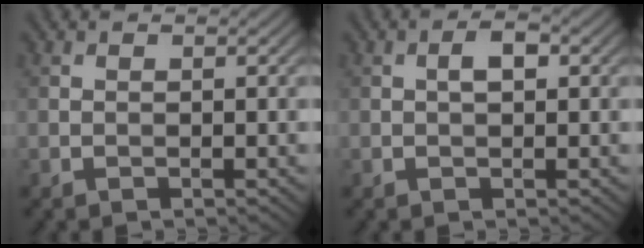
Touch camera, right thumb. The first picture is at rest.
{"total": 1.9, "force": [0.4, 0.9, 1.7], "torque": [-0.027, 0.006, 0.003]}